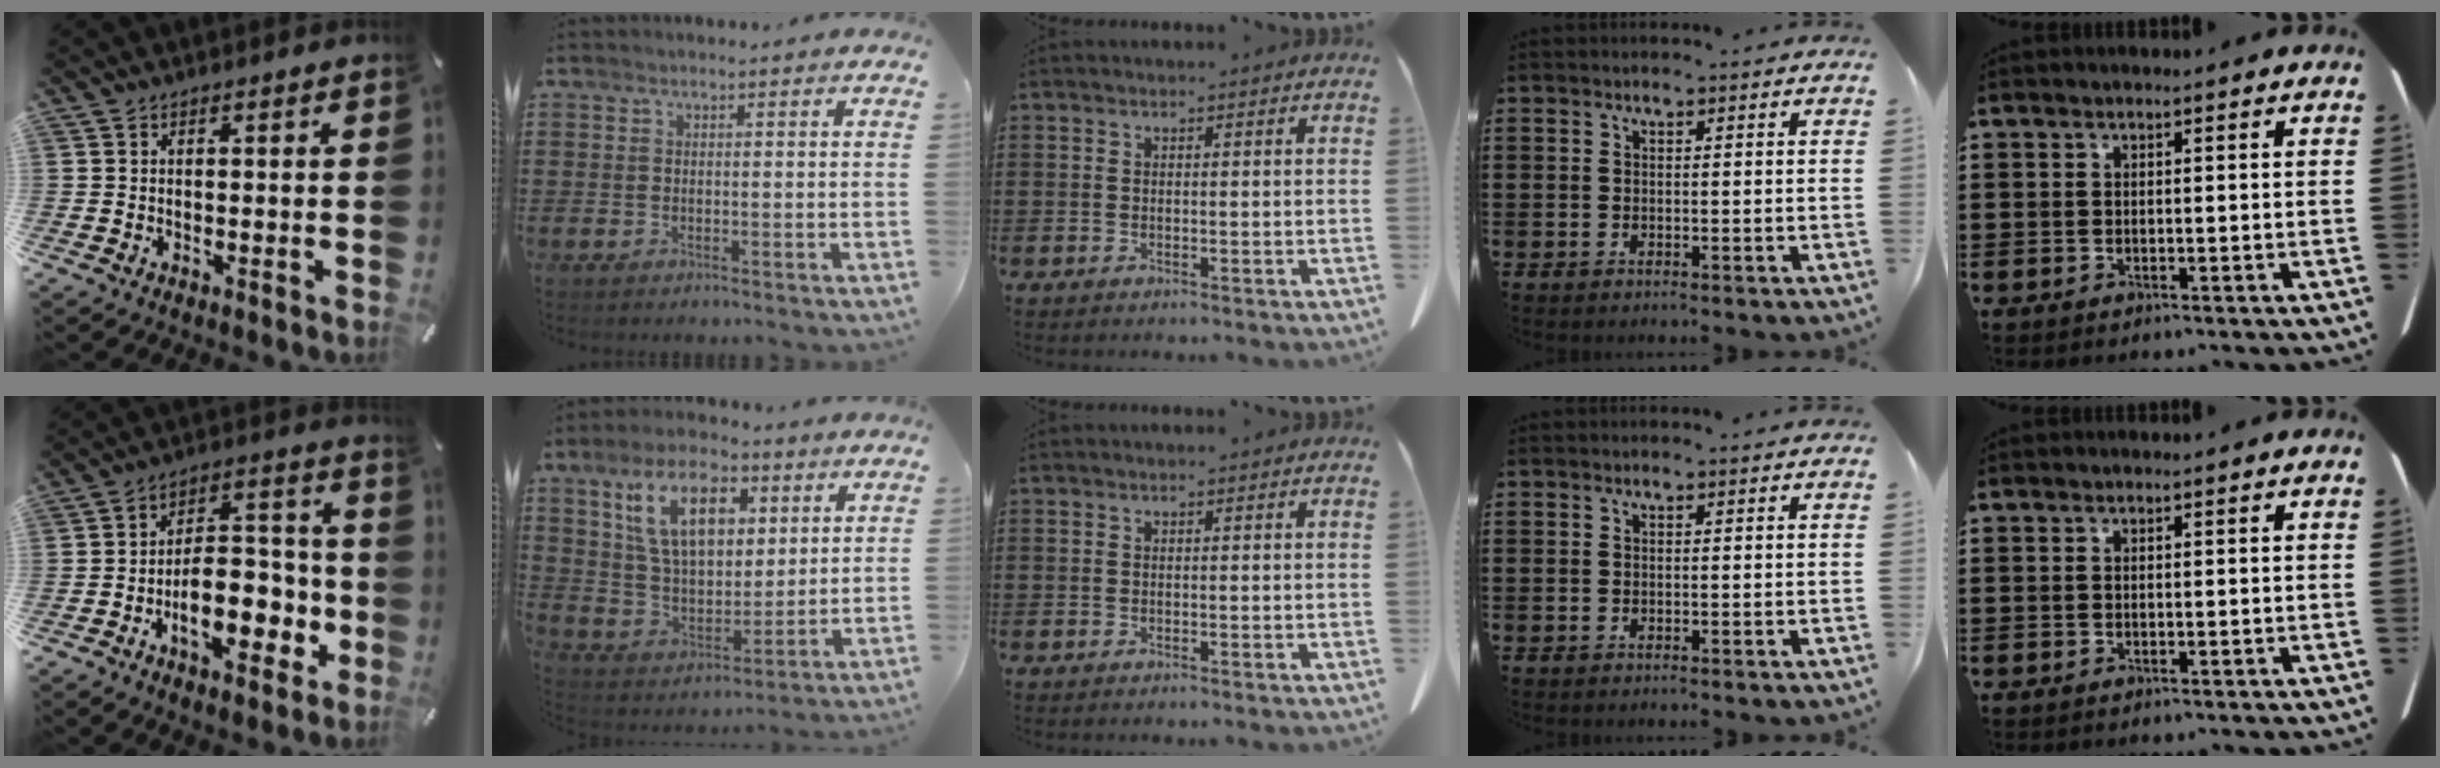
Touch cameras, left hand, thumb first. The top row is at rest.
{"thumb": {"total": 14.1, "force": [-5.1, 8.8, 9.8], "torque": [-0.131, 0.017, -0.083]}, "index": {"total": 12.5, "force": [5.8, 6.8, 8.7], "torque": [-0.180, 0.013, 0.104]}}